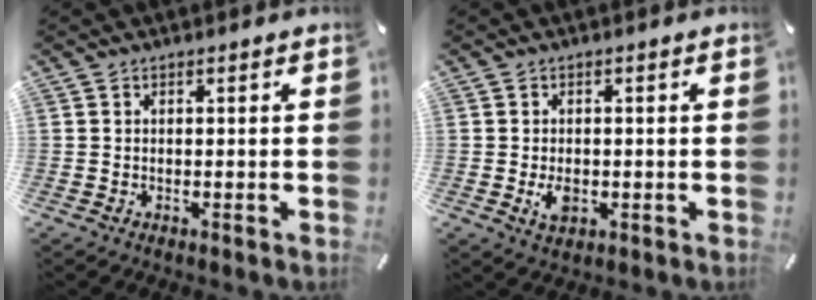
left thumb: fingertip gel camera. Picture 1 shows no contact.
{"total": 3.6, "force": [-0.7, 2.4, 2.6], "torque": [-0.051, -0.004, -0.015]}